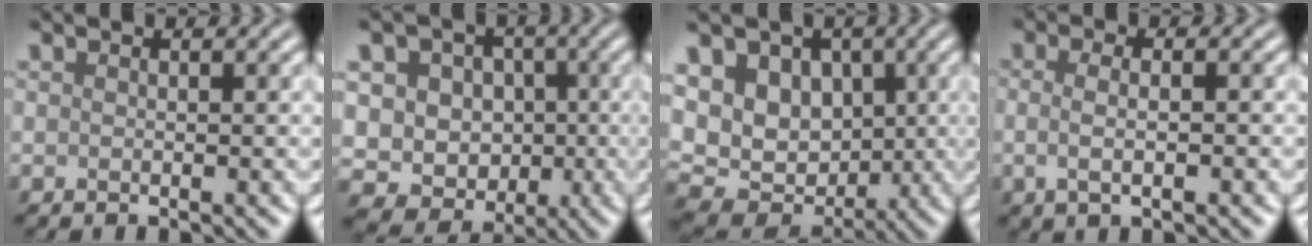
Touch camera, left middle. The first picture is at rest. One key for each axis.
{"total": 9.5, "fx": -0.3, "fy": 8.6, "fz": 4.1, "tx": -0.056, "ty": 0.039, "tz": -0.038}
{"total": 11.1, "fx": 2.0, "fy": 8.9, "fz": 6.4, "tx": -0.102, "ty": 0.023, "tz": 0.016}
{"total": 3.0, "fx": -0.1, "fy": 1.3, "fz": 2.7, "tx": -0.039, "ty": -0.006, "tz": -0.009}